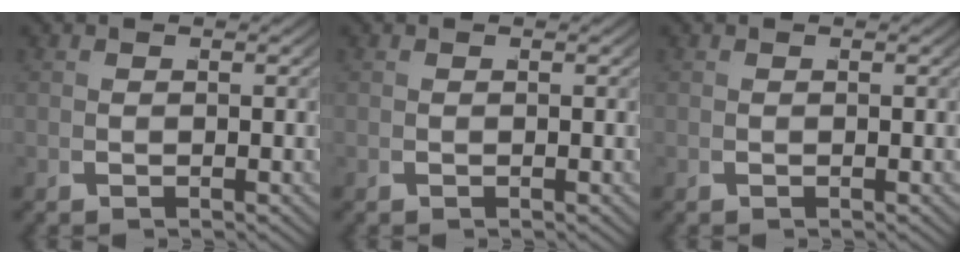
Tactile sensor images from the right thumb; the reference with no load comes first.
{"total": 0.0}
{"total": 0.0}